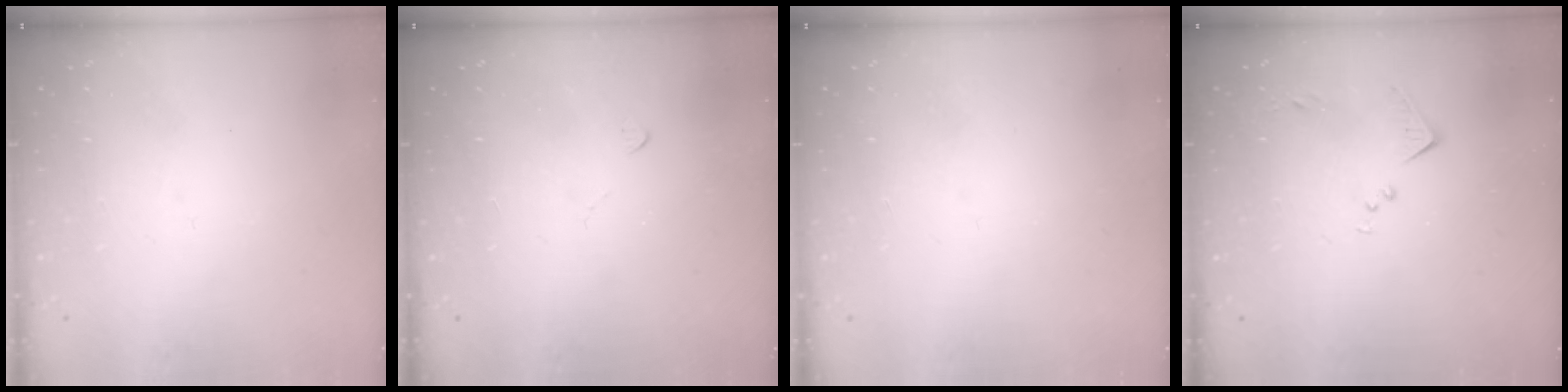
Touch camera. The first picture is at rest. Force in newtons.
{"total": 5.0, "press": 5.0, "slide": 0.7}
{"total": 1.0, "press": 0.9, "slide": 0.1}
{"total": 6.9, "press": 6.9, "slide": 0.5}